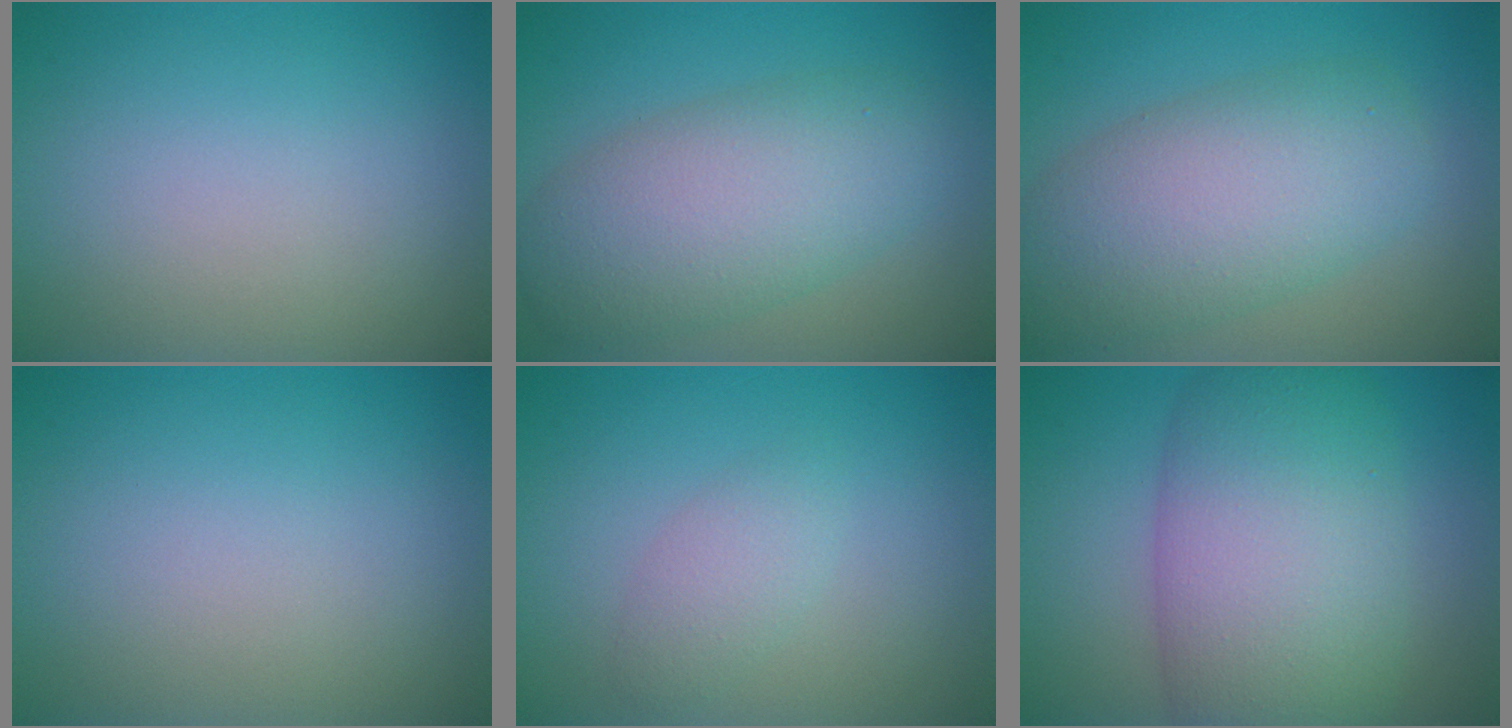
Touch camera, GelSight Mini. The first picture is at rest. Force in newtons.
{"total": 7.3, "press": 7.3, "slide": 0.1}
{"total": 8.0, "press": 8.0, "slide": 0.3}
{"total": 0.0}
{"total": 1.8, "press": 1.8, "slide": 0.1}
{"total": 10.9, "press": 10.9, "slide": 0.5}